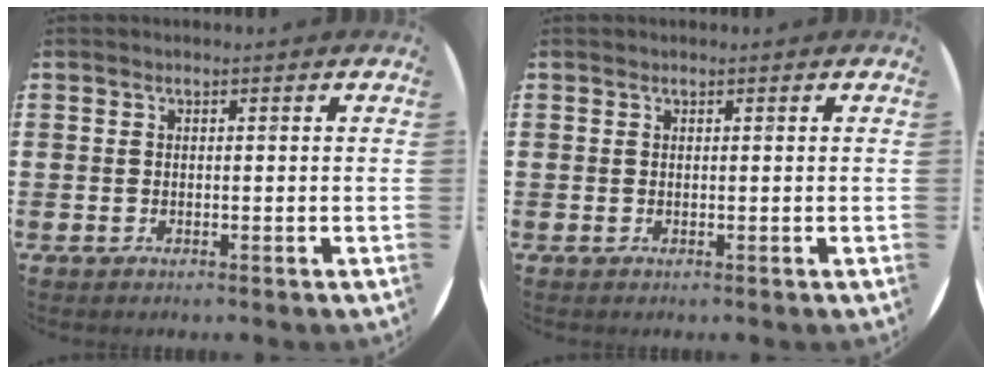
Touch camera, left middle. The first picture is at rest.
{"total": 0.0}